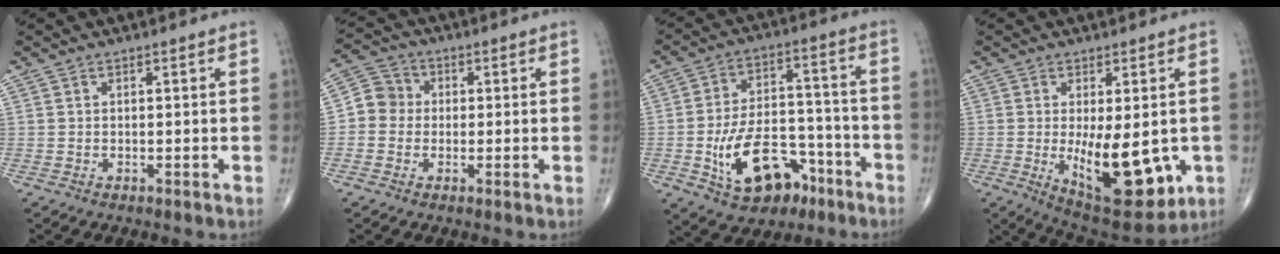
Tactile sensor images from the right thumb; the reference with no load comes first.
{"total": 5.7, "force": [-0.3, 5.4, 1.9], "torque": [-0.013, 0.019, -0.021]}
{"total": 16.6, "force": [-7.3, 9.8, 11.2], "torque": [-0.158, 0.052, -0.106]}
{"total": 15.2, "force": [-2.6, 6.5, 13.6], "torque": [-0.179, -0.027, -0.017]}